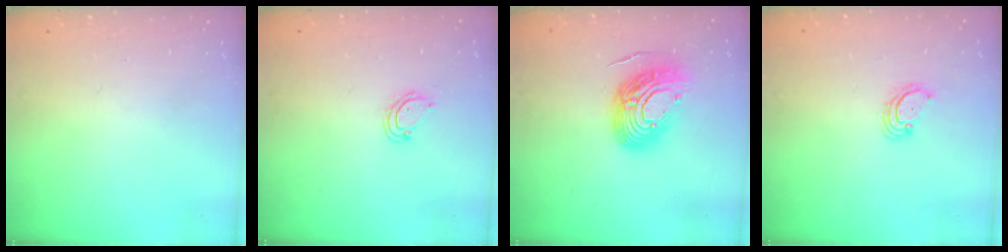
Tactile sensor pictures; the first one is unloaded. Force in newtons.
{"total": 5.2, "press": 5.2, "slide": 0.2}
{"total": 15.0, "press": 14.9, "slide": 1.5}
{"total": 3.8, "press": 3.8, "slide": 0.4}